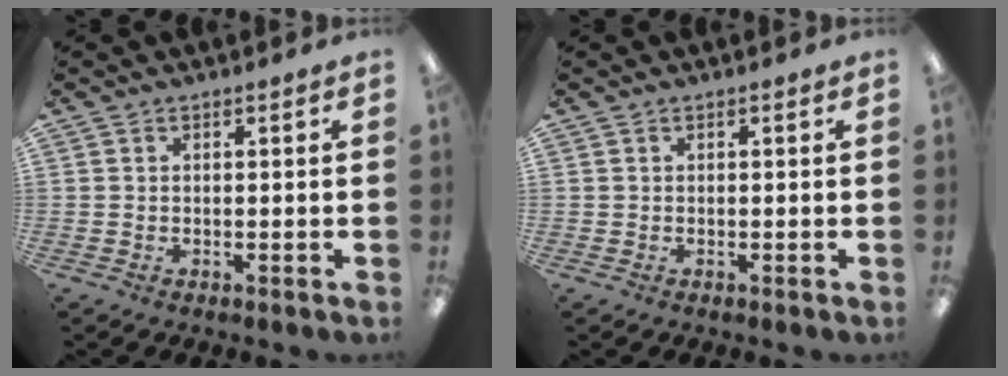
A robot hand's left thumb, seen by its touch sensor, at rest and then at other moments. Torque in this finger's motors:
{"motor_torque": [0.01, 0.01, 0.20, 0.01, 0.04]}